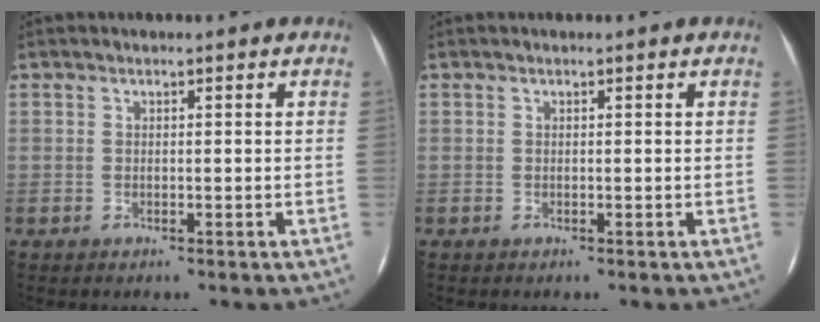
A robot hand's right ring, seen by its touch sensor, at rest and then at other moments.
{"total": 0.0}